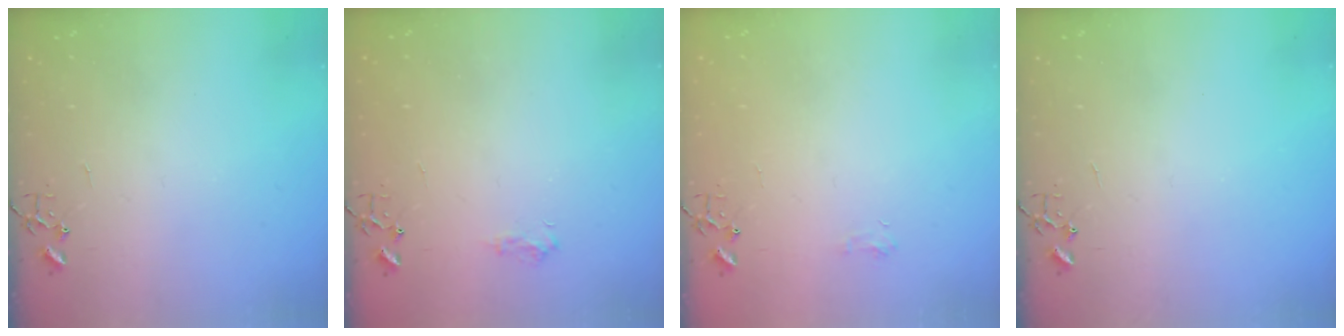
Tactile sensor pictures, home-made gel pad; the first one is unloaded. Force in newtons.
{"total": 6.6, "press": 6.6, "slide": 0.8}
{"total": 4.8, "press": 4.7, "slide": 0.6}
{"total": 0.0}